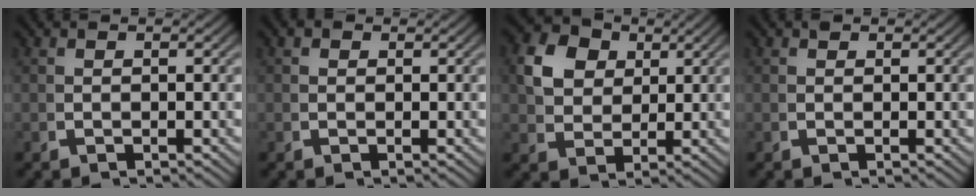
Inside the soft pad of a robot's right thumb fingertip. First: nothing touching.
{"total": 1.1, "force": [0.5, 0.9, 0.3], "torque": [-0.006, -0.002, 0.009]}
{"total": 7.9, "force": [2.9, 6.1, 4.1], "torque": [-0.092, -0.007, 0.055]}
{"total": 0.6, "force": [0.5, 0.4, 0.1], "torque": [0.001, 0.001, 0.008]}